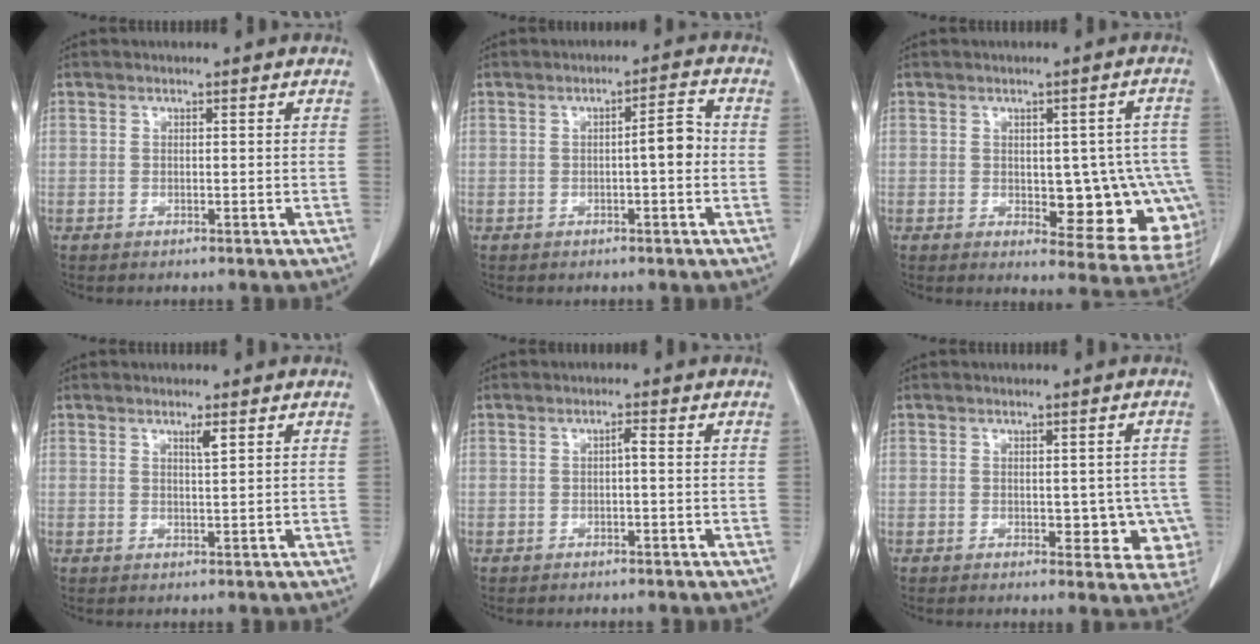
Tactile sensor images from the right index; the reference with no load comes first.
{"total": 3.8, "force": [-0.5, 0.7, 3.7], "torque": [-0.049, 0.011, -0.008]}
{"total": 13.8, "force": [-1.9, 5.5, 12.5], "torque": [-0.102, 0.013, -0.006]}
{"total": 1.6, "force": [0.9, 0.0, 1.3], "torque": [-0.023, -0.004, 0.015]}
{"total": 1.1, "force": [-0.1, 0.2, 1.1], "torque": [-0.017, 0.003, -0.001]}
{"total": 6.6, "force": [-1.1, 3.7, 5.4], "torque": [-0.037, 0.009, -0.007]}